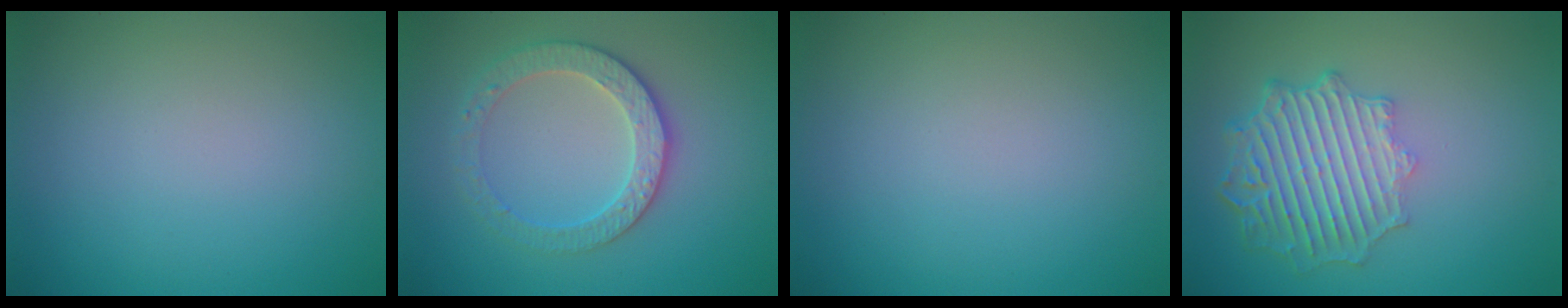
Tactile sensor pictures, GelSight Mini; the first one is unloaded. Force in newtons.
{"total": 3.4, "press": 3.3, "slide": 0.6}
{"total": 0.0}
{"total": 6.4, "press": 4.9, "slide": 4.0}